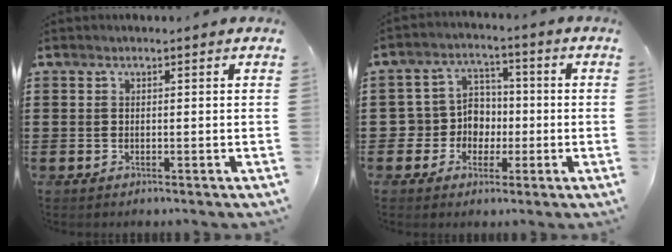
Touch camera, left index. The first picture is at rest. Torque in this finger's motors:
{"motor_torque": [0.34, 0.24, 0.18, 0.02]}